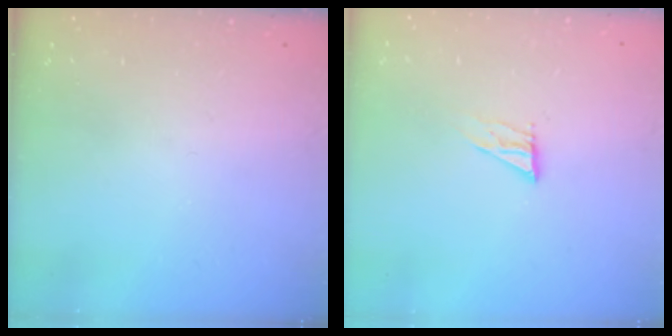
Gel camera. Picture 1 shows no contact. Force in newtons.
{"total": 7.6, "press": 7.6, "slide": 0.3}